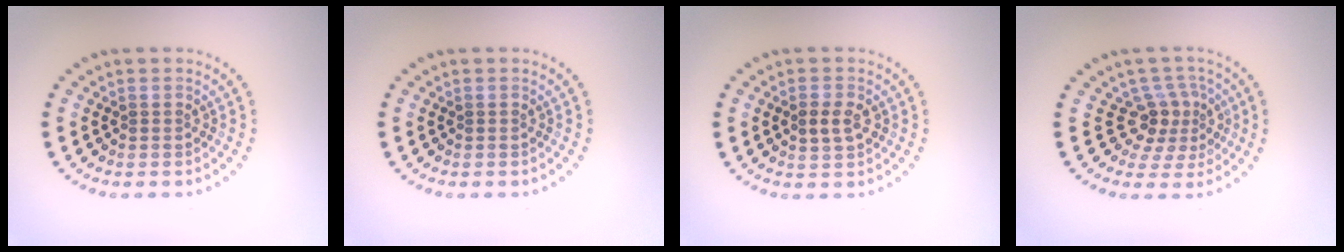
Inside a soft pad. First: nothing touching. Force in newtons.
{"total": 0.0}
{"total": 2.2, "press": 2.2, "slide": 0.1}
{"total": 3.3, "press": 2.4, "slide": 2.2}